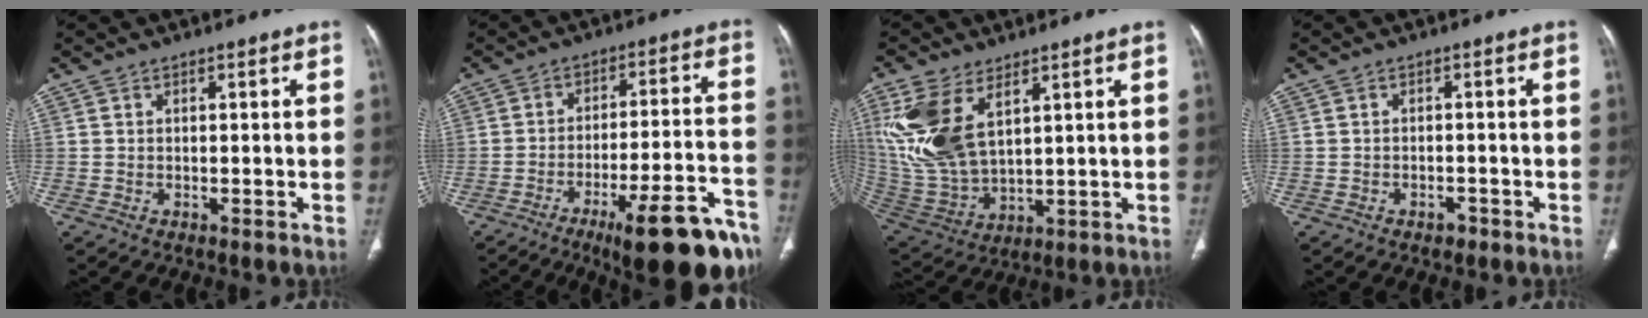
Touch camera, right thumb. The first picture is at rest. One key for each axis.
{"total": 18.6, "fx": -11.9, "fy": 4.0, "fz": 13.6, "tx": -0.146, "ty": 0.072, "tz": -0.172}
{"total": 16.0, "fx": 6.6, "fy": 8.4, "fz": 11.8, "tx": -0.251, "ty": -0.021, "tz": 0.151}
{"total": 1.6, "fx": -1.1, "fy": 1.0, "fz": 0.6, "tx": -0.009, "ty": 0.006, "tz": -0.014}